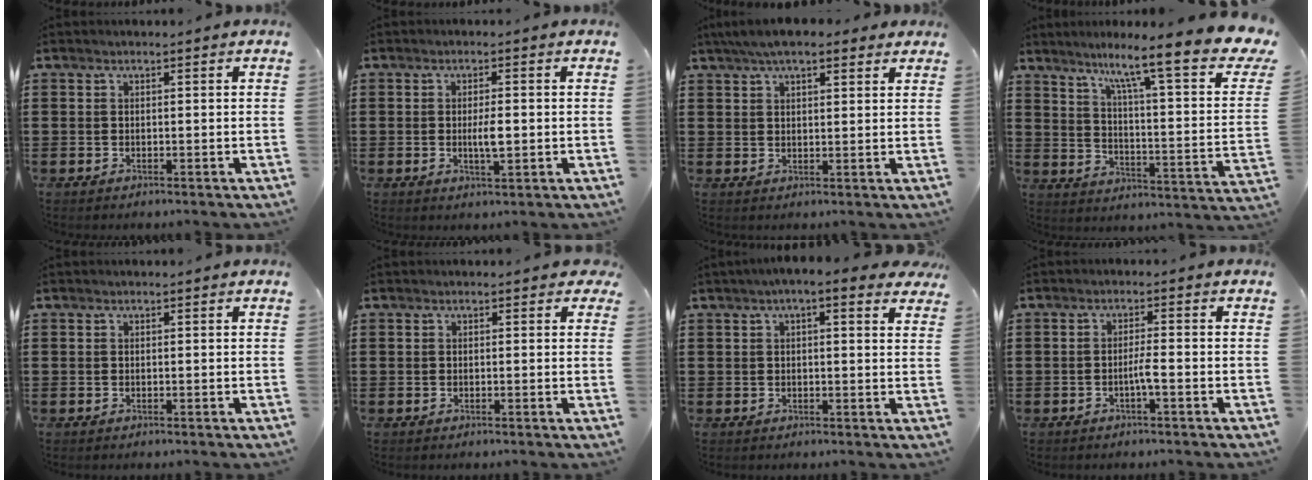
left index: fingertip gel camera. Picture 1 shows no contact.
{"total": 3.3, "force": [-0.2, 0.8, 3.1], "torque": [-0.057, -0.001, -0.005]}
{"total": 5.4, "force": [4.1, 1.7, 3.1], "torque": [-0.069, 0.005, 0.076]}
{"total": 10.8, "force": [8.3, 0.1, 6.9], "torque": [-0.134, -0.070, 0.124]}
{"total": 0.0}
{"total": 0.7, "force": [0.0, 0.5, 0.4], "torque": [-0.009, 0.006, -0.001]}
{"total": 3.3, "force": [2.1, 1.0, 2.3], "torque": [-0.044, 0.001, 0.033]}
{"total": 2.4, "force": [-1.1, 0.1, 2.2], "torque": [-0.041, 0.001, -0.021]}